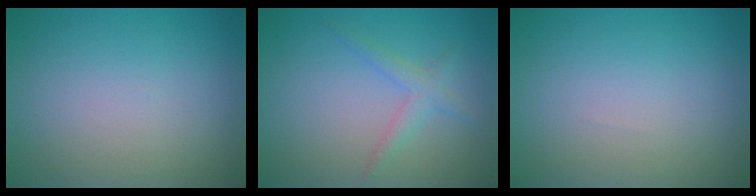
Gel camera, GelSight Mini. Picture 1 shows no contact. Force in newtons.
{"total": 1.8, "press": 1.8, "slide": 0.1}
{"total": 0.0}